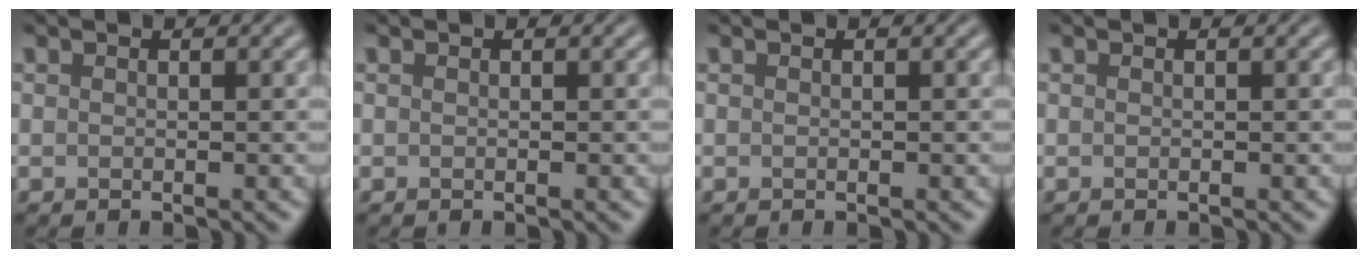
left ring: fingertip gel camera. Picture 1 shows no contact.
{"total": 0.0}
{"total": 0.0}
{"total": 0.0}